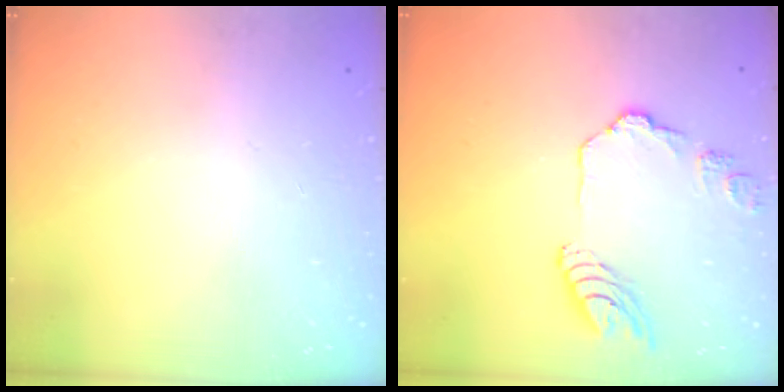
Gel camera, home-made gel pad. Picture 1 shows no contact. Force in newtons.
{"total": 13.1, "press": 13.0, "slide": 1.2}